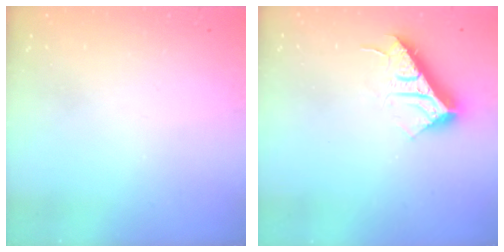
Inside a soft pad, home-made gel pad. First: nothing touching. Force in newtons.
{"total": 14.2, "press": 14.1, "slide": 0.5}